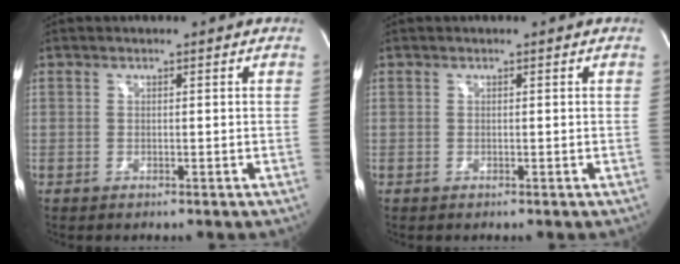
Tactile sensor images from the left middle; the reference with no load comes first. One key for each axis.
{"total": 0.0}